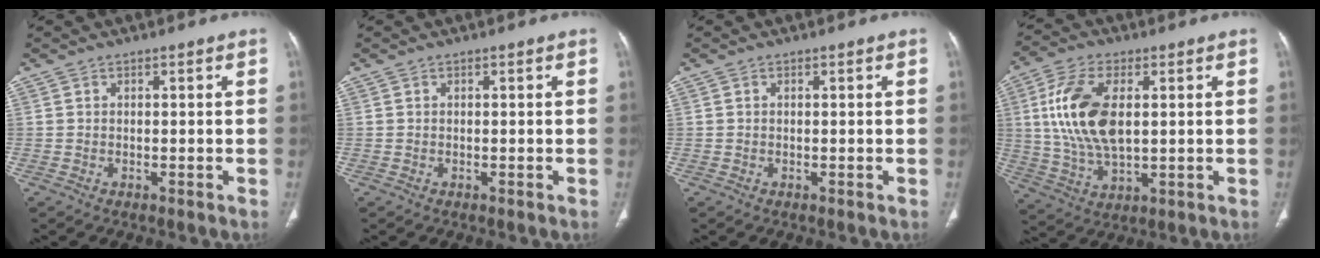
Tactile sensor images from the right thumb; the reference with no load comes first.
{"total": 0.0}
{"total": 0.0}
{"total": 14.7, "force": [2.5, 7.8, 12.3], "torque": [-0.250, -0.003, 0.051]}